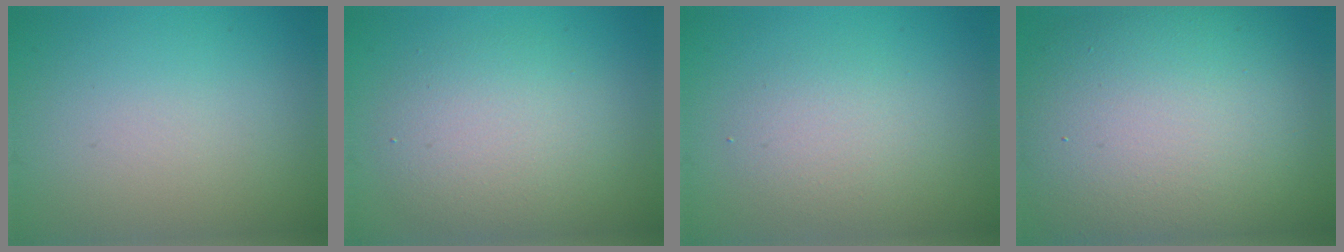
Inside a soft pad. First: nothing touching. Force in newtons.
{"total": 5.5, "press": 5.5, "slide": 0.4}
{"total": 2.4, "press": 2.4, "slide": 0.1}
{"total": 14.7, "press": 14.6, "slide": 0.8}